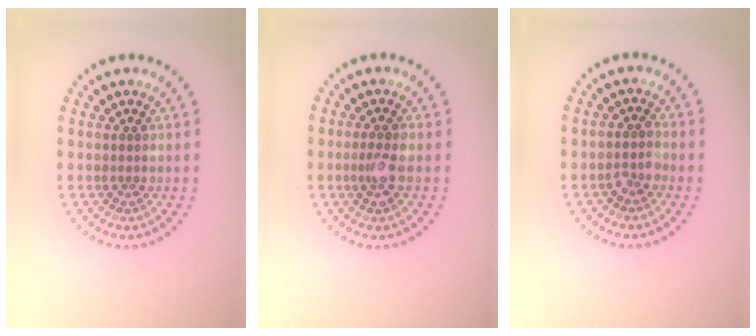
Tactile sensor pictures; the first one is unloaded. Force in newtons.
{"total": 1.7, "press": 1.6, "slide": 0.5}
{"total": 1.4, "press": 1.3, "slide": 0.6}